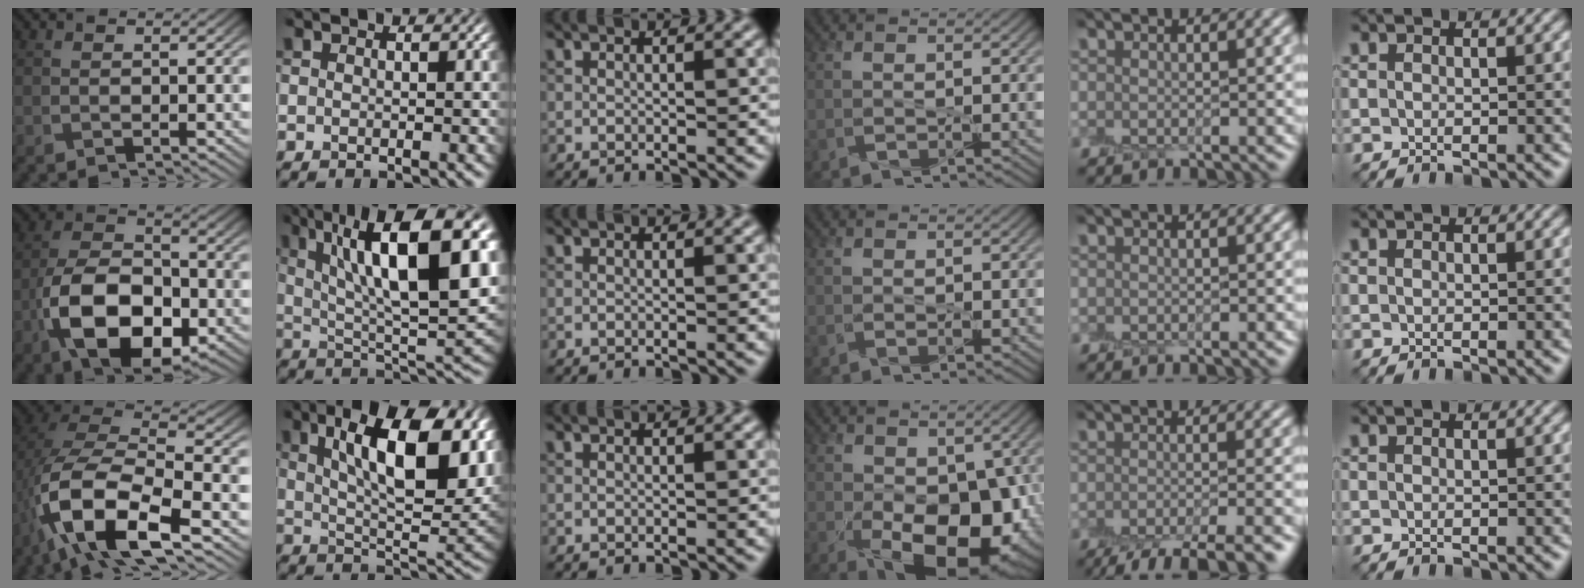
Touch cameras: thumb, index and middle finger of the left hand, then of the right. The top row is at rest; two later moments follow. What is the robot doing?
{"motion": "peel", "object": "shipping label"}